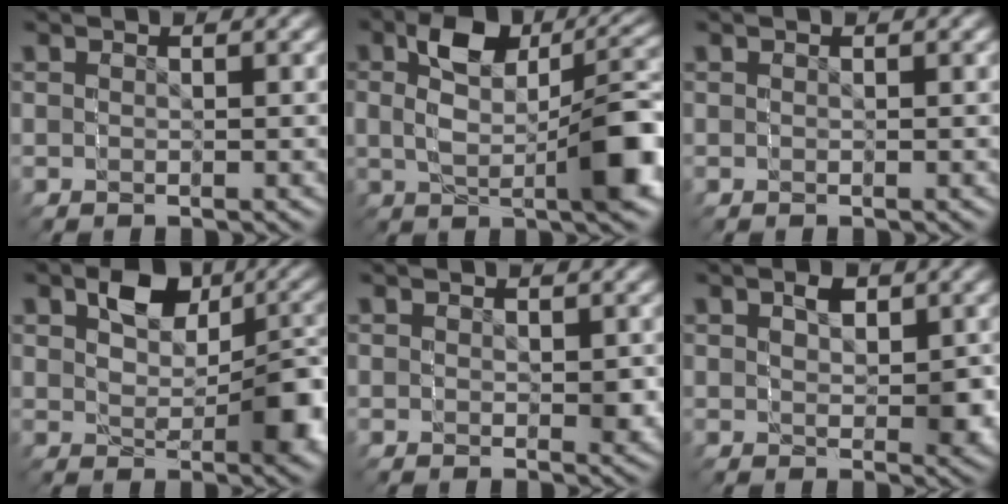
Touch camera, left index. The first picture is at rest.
{"total": 6.4, "force": [-0.7, 3.6, 5.3], "torque": [-0.086, 0.003, -0.018]}
{"total": 0.0}
{"total": 5.8, "force": [0.9, 4.9, 3.0], "torque": [-0.058, -0.011, 0.011]}
{"total": 0.7, "force": [0.4, 0.6, 0.1], "torque": [0.008, 0.000, 0.004]}
{"total": 1.9, "force": [0.6, 1.6, 0.8], "torque": [0.002, -0.004, 0.009]}